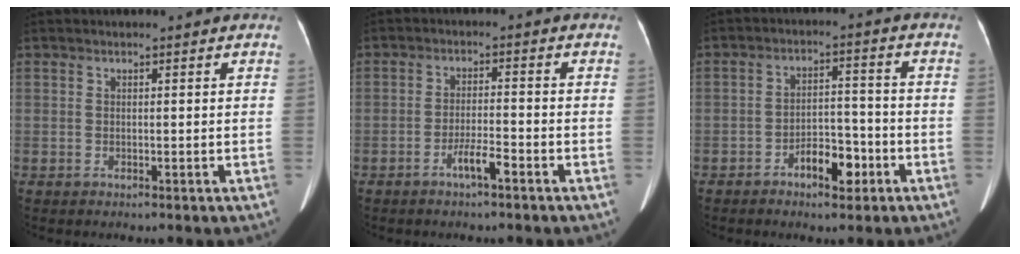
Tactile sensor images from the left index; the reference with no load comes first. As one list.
[{"total": 3.4, "force": [-2.3, 0.3, 2.5], "torque": [-0.046, 0.000, -0.045]}, {"total": 5.9, "force": [-3.3, 2.6, 4.1], "torque": [-0.064, 0.016, -0.054]}]